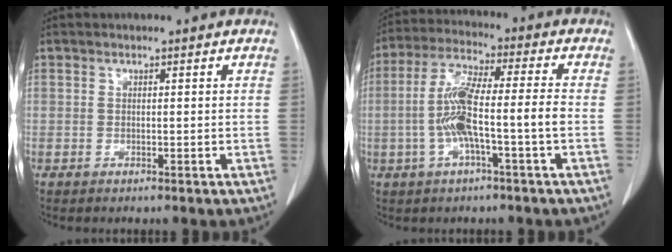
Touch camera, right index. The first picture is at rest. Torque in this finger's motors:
{"motor_torque": [1.77, -0.36, 0.90, 0.21]}